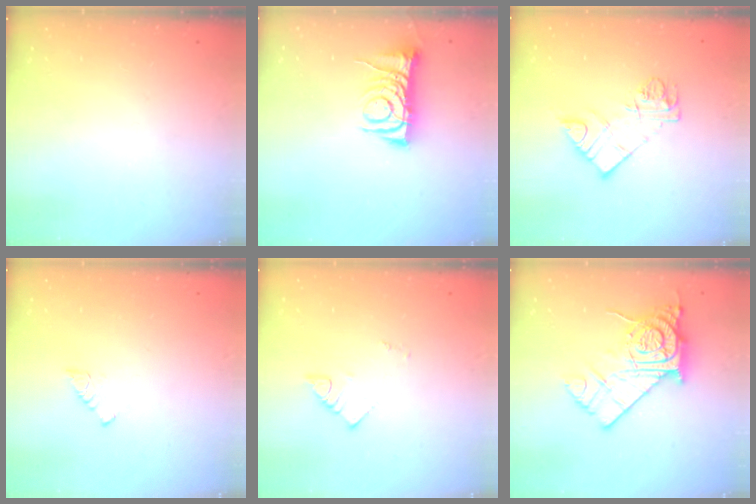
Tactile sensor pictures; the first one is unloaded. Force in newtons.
{"total": 7.7, "press": 7.6, "slide": 0.8}
{"total": 10.6, "press": 10.6, "slide": 1.1}
{"total": 4.8, "press": 4.8, "slide": 0.3}
{"total": 2.1, "press": 2.1, "slide": 0.3}
{"total": 15.6, "press": 15.6, "slide": 0.4}